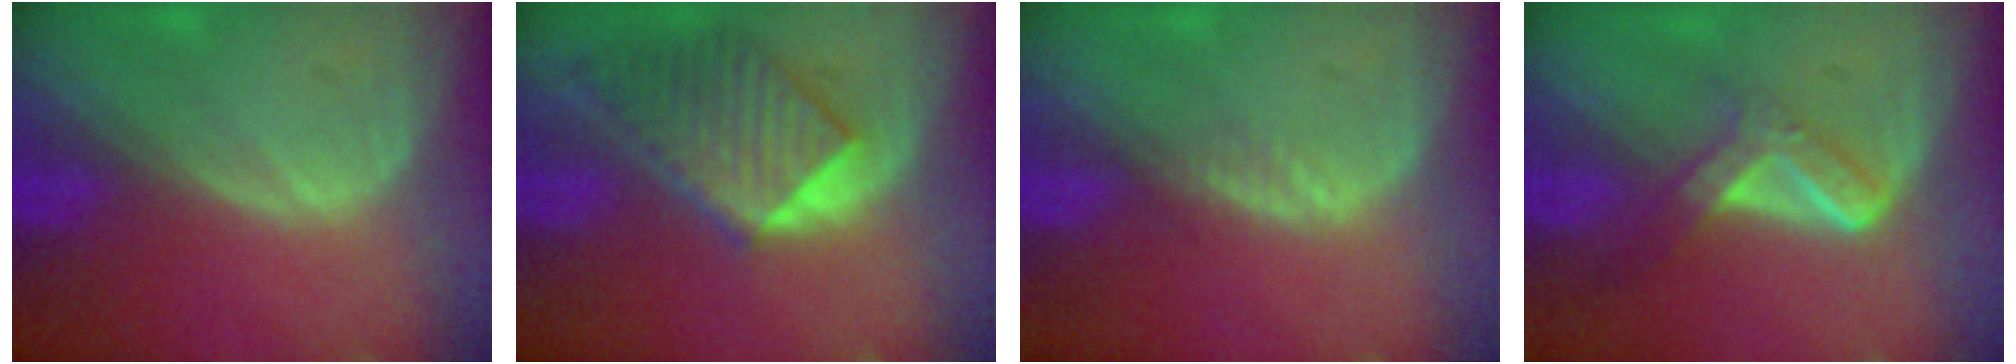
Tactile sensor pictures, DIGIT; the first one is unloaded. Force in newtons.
{"total": 8.3, "press": 7.6, "slide": 3.4}
{"total": 1.4, "press": 1.3, "slide": 0.2}
{"total": 5.5, "press": 4.7, "slide": 2.8}